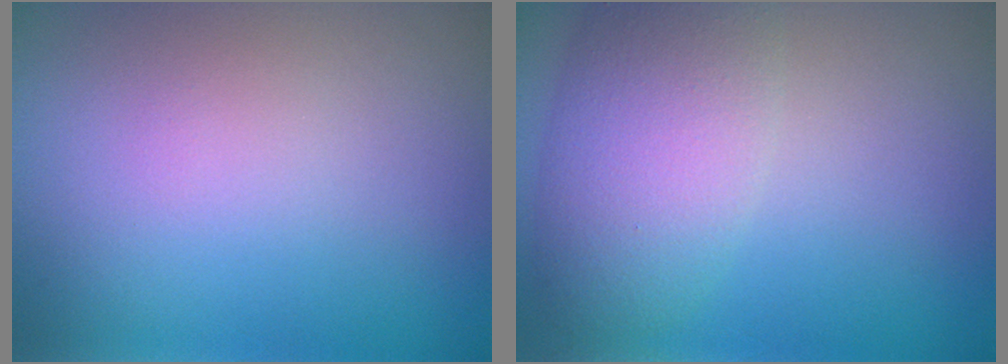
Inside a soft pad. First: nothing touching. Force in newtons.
{"total": 5.8, "press": 5.8, "slide": 0.3}